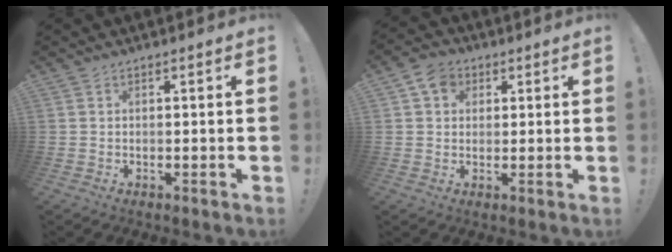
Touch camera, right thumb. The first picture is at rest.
{"total": 6.5, "force": [2.3, 5.4, 2.8], "torque": [-0.046, 0.003, 0.045]}